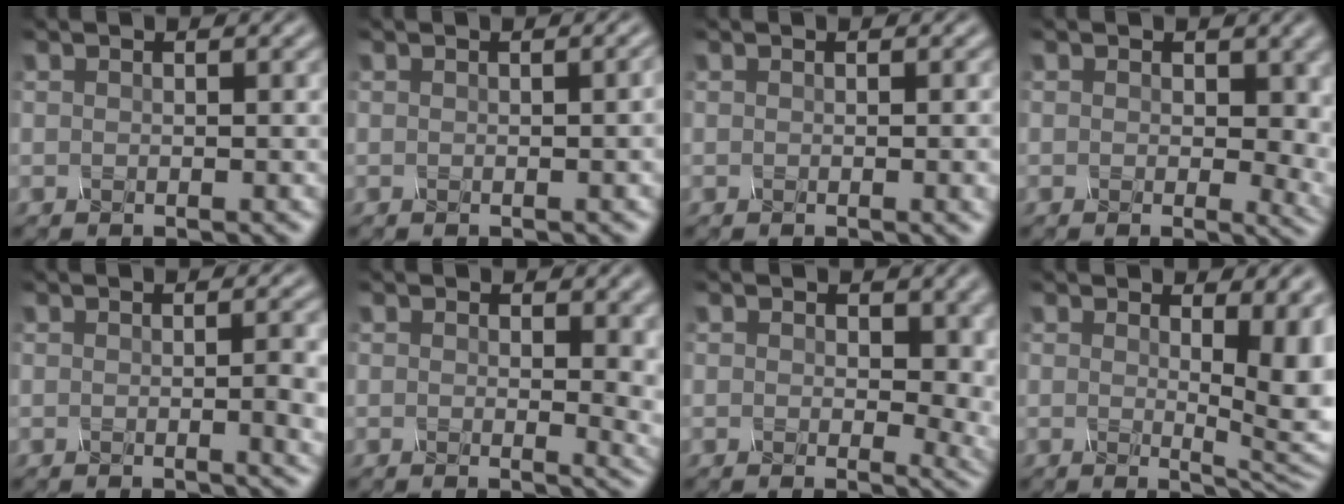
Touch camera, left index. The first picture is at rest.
{"total": 1.4, "force": [0.0, 0.4, 1.4], "torque": [-0.013, 0.005, -0.002]}
{"total": 1.8, "force": [-0.1, 0.5, 1.7], "torque": [-0.016, 0.000, -0.003]}
{"total": 5.3, "force": [0.5, 3.4, 4.1], "torque": [-0.033, -0.007, 0.005]}
{"total": 3.5, "force": [-0.2, 1.0, 3.3], "torque": [-0.034, 0.001, -0.003]}
{"total": 4.2, "force": [0.6, 1.9, 3.7], "torque": [-0.035, -0.007, 0.007]}
{"total": 6.2, "force": [0.7, 4.0, 4.8], "torque": [-0.043, -0.008, 0.011]}
{"total": 7.4, "force": [1.4, 2.4, 6.9], "torque": [-0.066, -0.010, 0.021]}